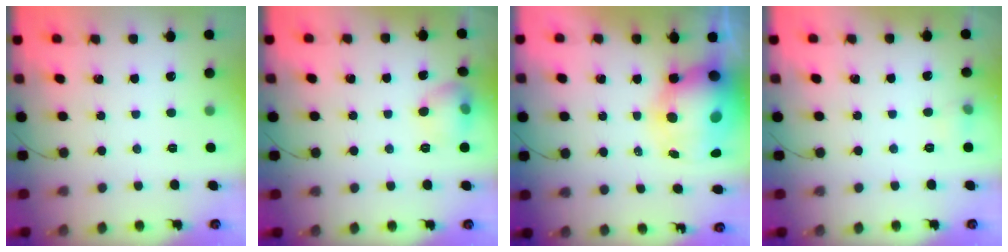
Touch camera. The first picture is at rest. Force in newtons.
{"total": 11.2, "press": 9.0, "slide": 6.7}
{"total": 12.8, "press": 12.5, "slide": 3.1}
{"total": 4.2, "press": 3.8, "slide": 1.7}